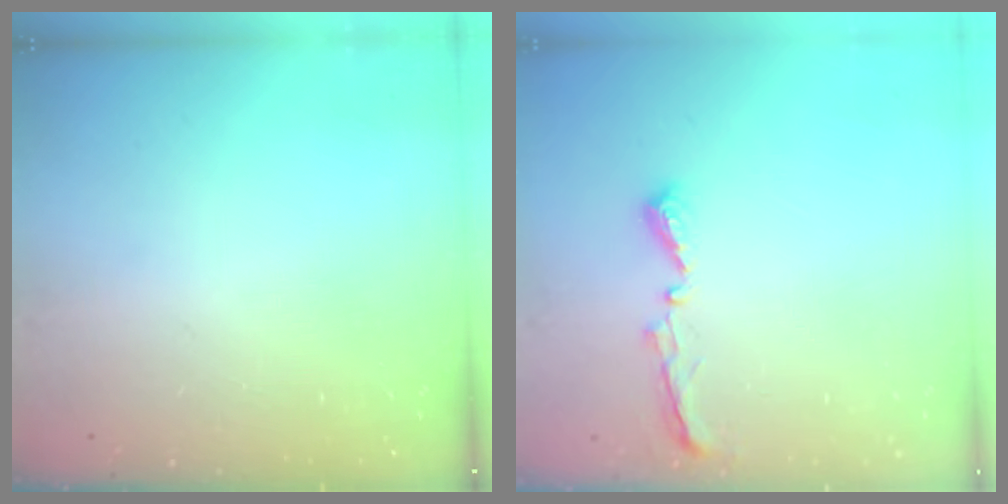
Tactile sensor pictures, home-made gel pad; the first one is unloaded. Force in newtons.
{"total": 5.5, "press": 5.5, "slide": 0.5}